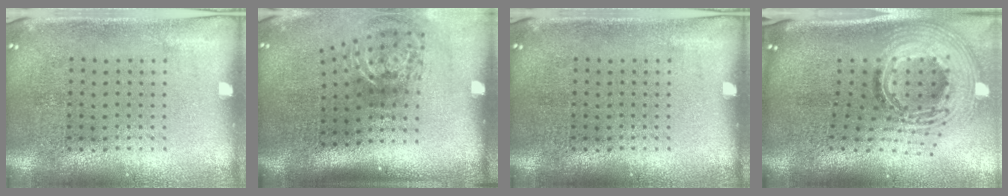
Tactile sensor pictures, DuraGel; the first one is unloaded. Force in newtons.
{"total": 1.9, "press": 1.2, "slide": 1.4}
{"total": 0.0}
{"total": 2.9, "press": 2.0, "slide": 2.1}